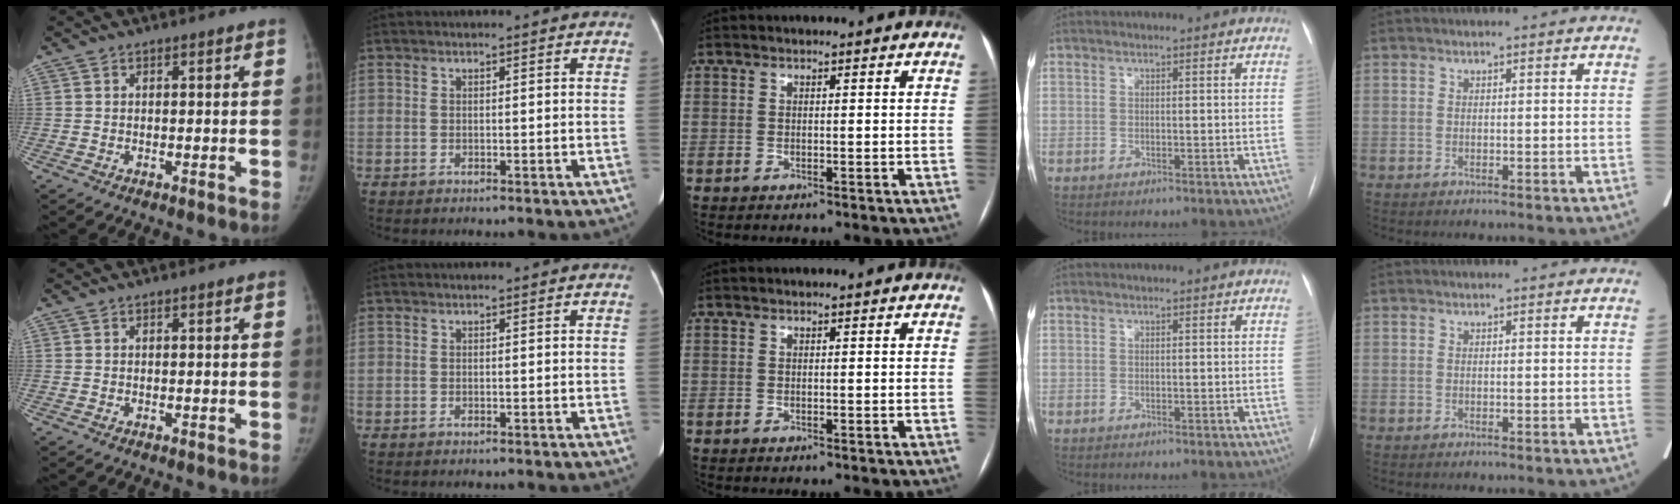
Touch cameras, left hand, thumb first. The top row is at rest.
{}